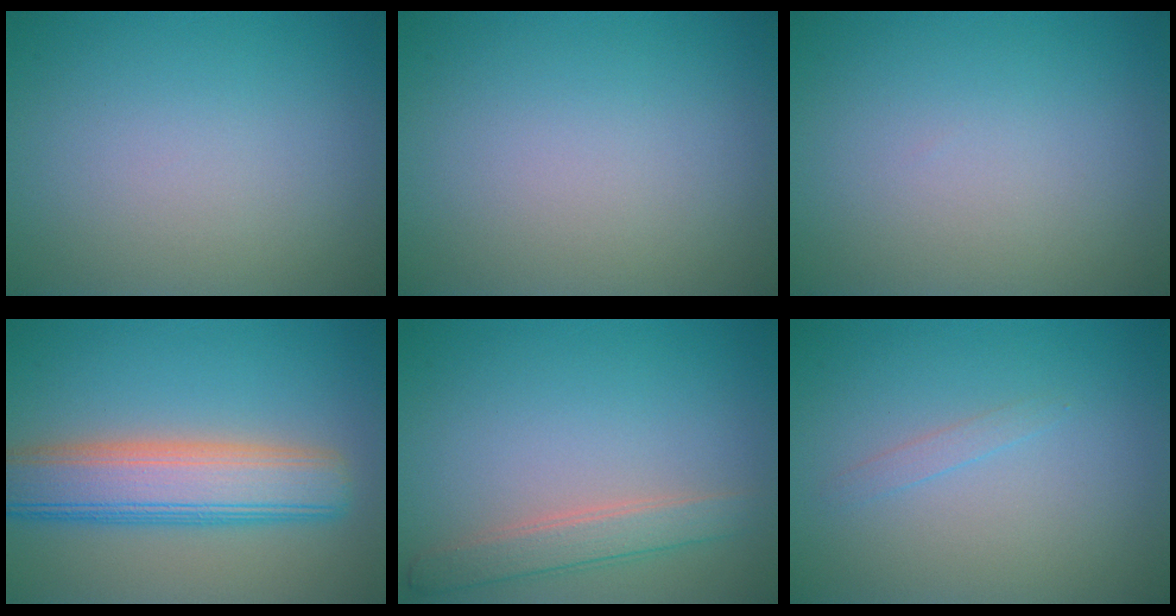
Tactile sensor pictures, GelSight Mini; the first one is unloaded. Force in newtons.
{"total": 0.0}
{"total": 0.0}
{"total": 7.6, "press": 7.6, "slide": 0.5}
{"total": 2.6, "press": 2.6, "slide": 0.2}
{"total": 0.8, "press": 0.8, "slide": 0.1}